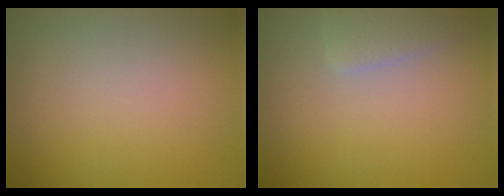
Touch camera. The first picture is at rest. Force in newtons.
{"total": 2.2, "press": 2.2, "slide": 0.1}